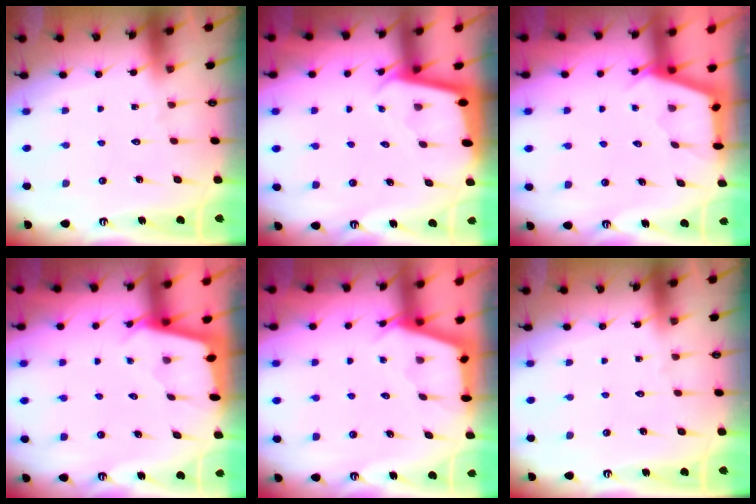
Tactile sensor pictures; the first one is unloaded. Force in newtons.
{"total": 1.8, "press": 1.8, "slide": 0.0}
{"total": 2.9, "press": 2.8, "slide": 0.3}
{"total": 1.8, "press": 1.8, "slide": 0.2}
{"total": 2.7, "press": 2.7, "slide": 0.3}
{"total": 0.0}